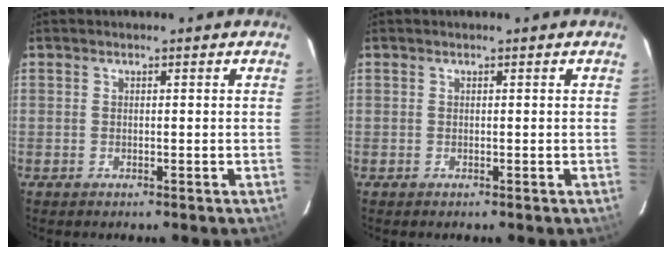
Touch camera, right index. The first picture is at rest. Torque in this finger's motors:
{"motor_torque": [0.16, -0.05, 0.03, 0.01]}